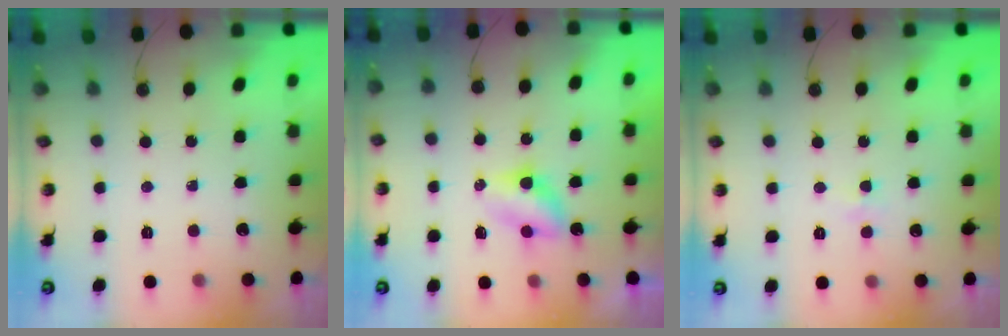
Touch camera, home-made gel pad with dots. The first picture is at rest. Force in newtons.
{"total": 4.3, "press": 4.2, "slide": 0.5}
{"total": 2.9, "press": 2.8, "slide": 0.6}